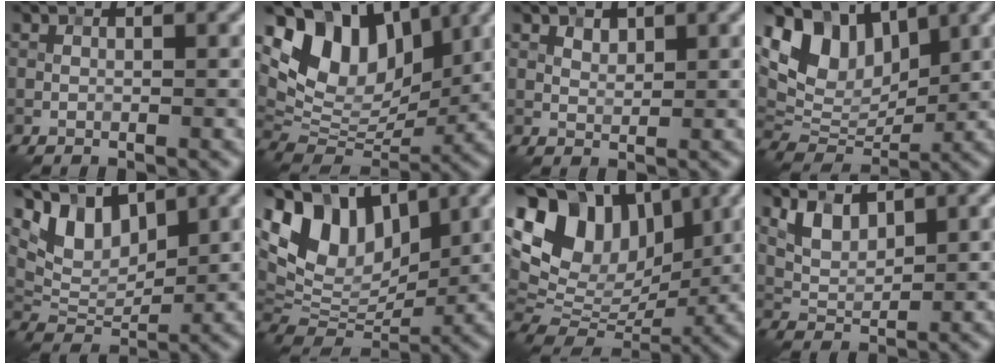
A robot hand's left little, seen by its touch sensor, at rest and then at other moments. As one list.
[{"total": 9.8, "force": [4.5, 6.4, 5.9], "torque": [-0.099, -0.002, 0.078]}, {"total": 1.2, "force": [0.8, 0.7, 0.5], "torque": [-0.010, -0.001, 0.017]}, {"total": 8.2, "force": [3.9, 5.5, 4.7], "torque": [-0.085, -0.004, 0.068]}, {"total": 5.2, "force": [3.4, 2.7, 2.9], "torque": [-0.061, -0.008, 0.062]}, {"total": 10.2, "force": [4.5, 6.7, 6.3], "torque": [-0.124, 0.003, 0.079]}, {"total": 13.1, "force": [4.4, 9.3, 8.0], "torque": [-0.145, 0.032, 0.083]}, {"total": 2.9, "force": [1.8, 1.5, 1.7], "torque": [-0.040, -0.005, 0.039]}]